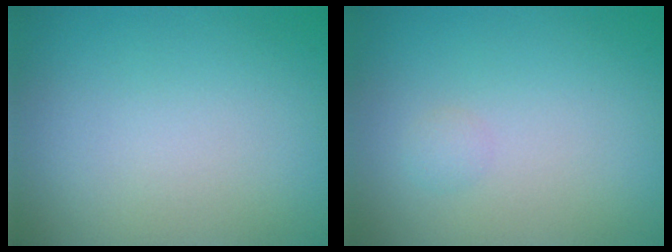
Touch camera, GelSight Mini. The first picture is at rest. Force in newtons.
{"total": 0.7, "press": 0.7, "slide": 0.0}